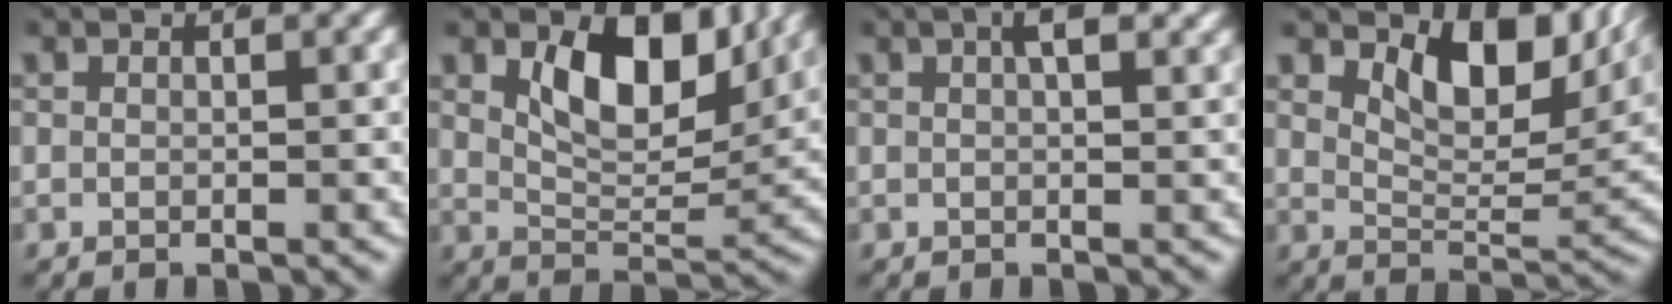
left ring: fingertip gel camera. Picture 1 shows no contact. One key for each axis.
{"total": 7.3, "fx": 3.7, "fy": 3.2, "fz": 5.4, "tx": -0.096, "ty": -0.018, "tz": 0.068}
{"total": 2.0, "fx": 1.1, "fy": -0.1, "fz": 1.6, "tx": -0.015, "ty": 0.009, "tz": 0.016}
{"total": 8.7, "fx": 4.5, "fy": 3.5, "fz": 6.5, "tx": -0.087, "ty": -0.001, "tz": 0.071}